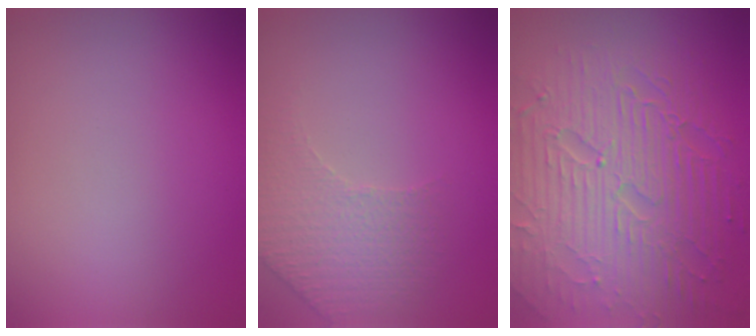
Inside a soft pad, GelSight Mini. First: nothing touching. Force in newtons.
{"total": 1.9, "press": 1.6, "slide": 1.0}
{"total": 10.0, "press": 6.5, "slide": 7.6}